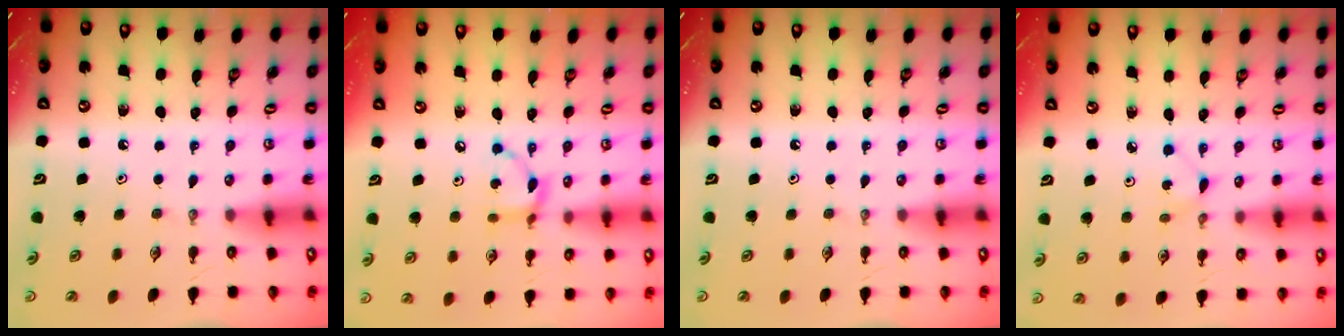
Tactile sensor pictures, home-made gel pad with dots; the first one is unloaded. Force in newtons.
{"total": 7.1, "press": 7.1, "slide": 0.1}
{"total": 0.0}
{"total": 3.1, "press": 3.1, "slide": 0.2}